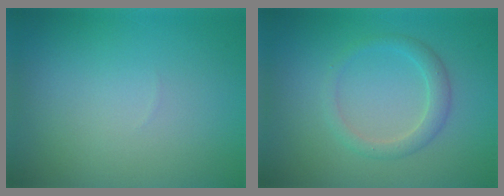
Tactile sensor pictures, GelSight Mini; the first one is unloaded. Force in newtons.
{"total": 2.0, "press": 2.0, "slide": 0.1}